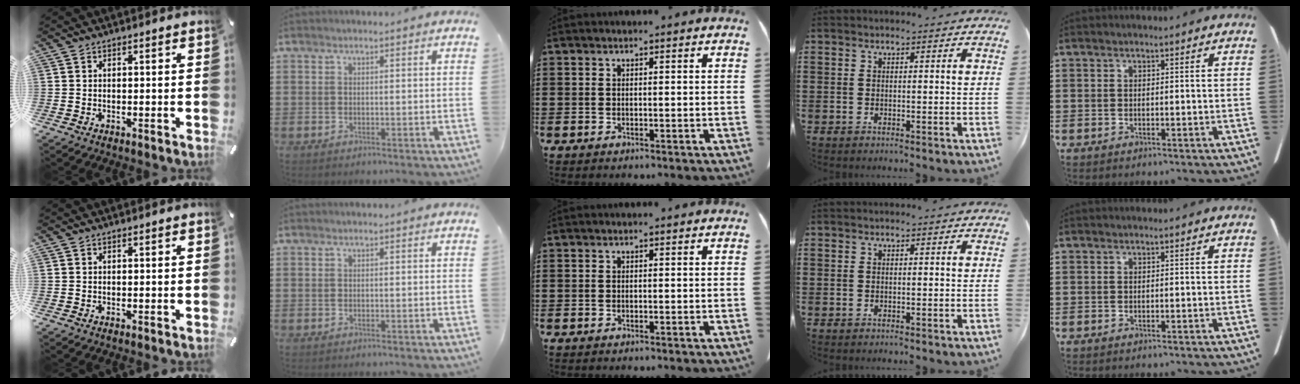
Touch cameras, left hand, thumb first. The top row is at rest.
{}